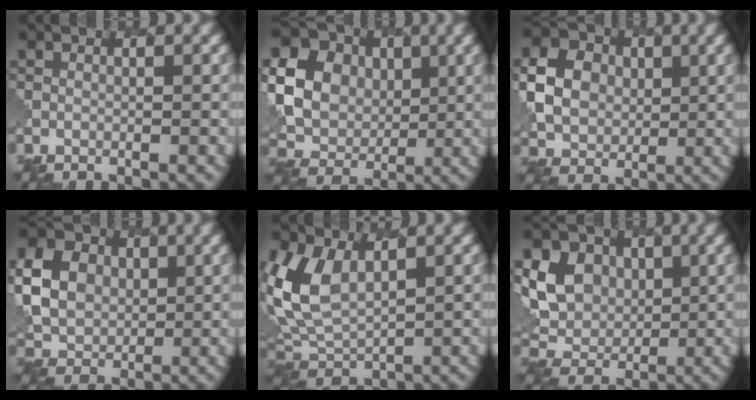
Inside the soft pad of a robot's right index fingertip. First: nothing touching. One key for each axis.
{"total": 16.2, "fx": 4.2, "fy": 13.8, "fz": 7.2, "tx": -0.189, "ty": 0.016, "tz": 0.070}
{"total": 5.8, "fx": 1.0, "fy": 5.0, "fz": 2.9, "tx": -0.067, "ty": 0.011, "tz": 0.012}
{"total": 7.4, "fx": 1.5, "fy": 6.0, "fz": 4.1, "tx": -0.107, "ty": 0.013, "tz": 0.019}
{"total": 6.1, "fx": 2.0, "fy": 3.8, "fz": 4.3, "tx": -0.108, "ty": -0.002, "tz": 0.034}
{"total": 11.2, "fx": 3.7, "fy": 8.6, "fz": 6.2, "tx": -0.118, "ty": 0.029, "tz": 0.046}